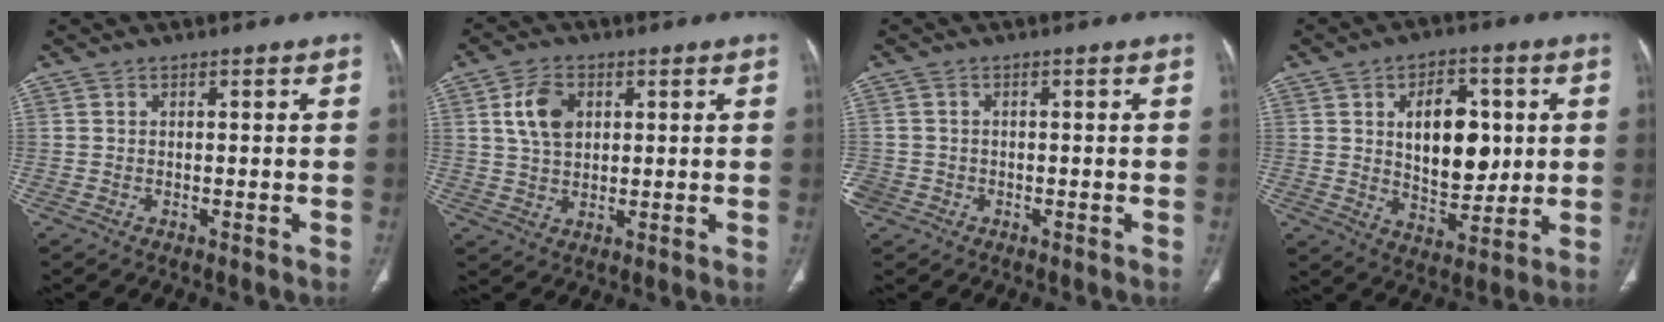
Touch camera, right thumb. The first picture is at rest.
{"total": 7.2, "force": [2.2, 4.8, 4.8], "torque": [-0.080, -0.005, 0.041]}
{"total": 3.6, "force": [-1.5, 3.1, 0.9], "torque": [-0.024, 0.011, -0.029]}
{"total": 13.9, "force": [2.5, 8.4, 10.8], "torque": [-0.116, -0.014, 0.044]}